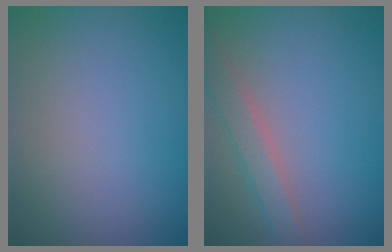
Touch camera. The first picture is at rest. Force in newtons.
{"total": 2.9, "press": 2.9, "slide": 0.2}